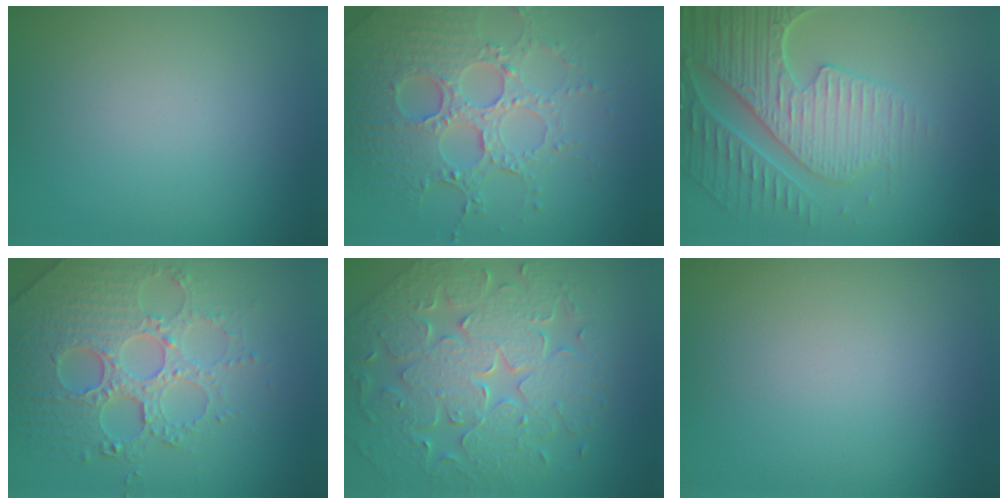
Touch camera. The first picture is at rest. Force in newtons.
{"total": 6.9, "press": 5.3, "slide": 4.4}
{"total": 6.7, "press": 5.5, "slide": 3.9}
{"total": 6.3, "press": 5.6, "slide": 3.0}
{"total": 9.3, "press": 6.8, "slide": 6.2}
{"total": 0.0}